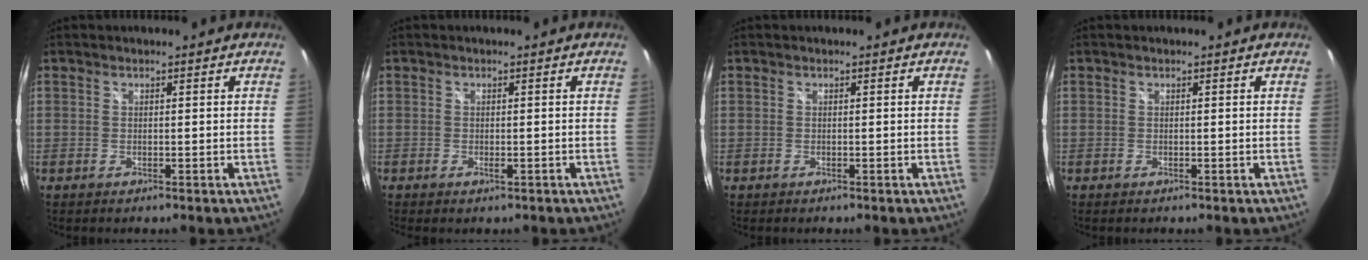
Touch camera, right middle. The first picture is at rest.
{"total": 0.7, "force": [0.0, 0.5, 0.5], "torque": [-0.005, 0.000, 0.000]}
{"total": 0.5, "force": [0.5, -0.1, -0.2], "torque": [0.004, 0.000, 0.008]}
{"total": 0.0}